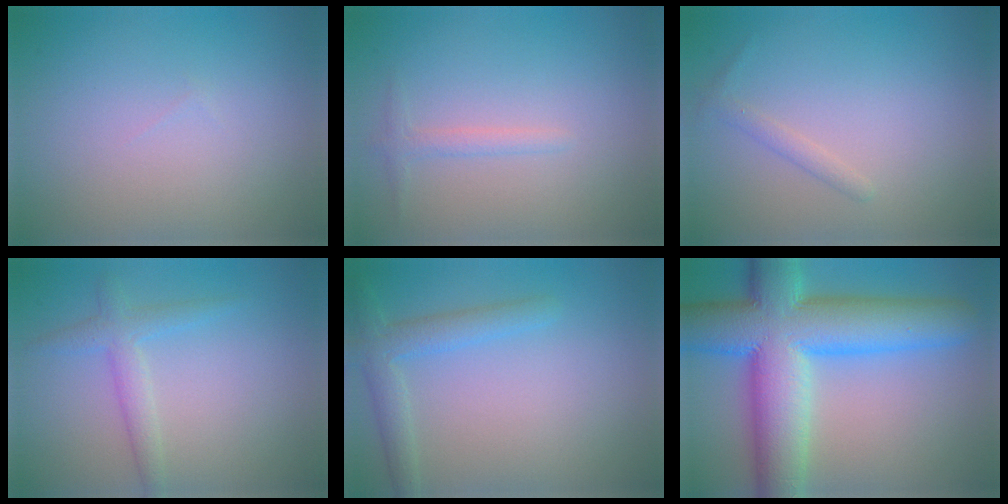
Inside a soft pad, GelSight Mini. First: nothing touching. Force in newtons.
{"total": 1.1, "press": 1.1, "slide": 0.1}
{"total": 1.1, "press": 1.1, "slide": 0.1}
{"total": 2.3, "press": 2.3, "slide": 0.1}
{"total": 2.8, "press": 2.8, "slide": 0.2}
{"total": 13.6, "press": 13.6, "slide": 0.3}